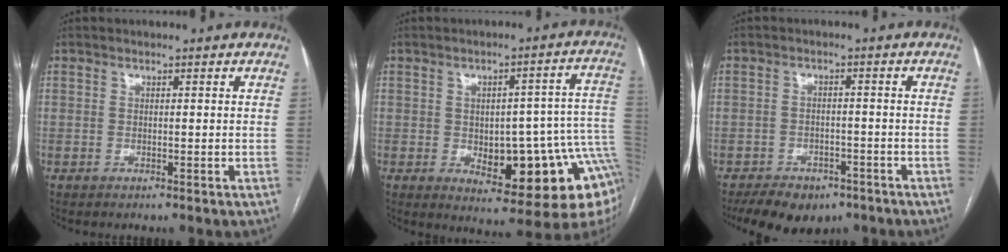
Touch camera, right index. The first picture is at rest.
{"total": 17.5, "force": [-3.9, 5.9, 16.0], "torque": [-0.115, 0.031, -0.029]}
{"total": 10.0, "force": [-7.2, 5.6, 4.1], "torque": [-0.068, 0.003, -0.101]}